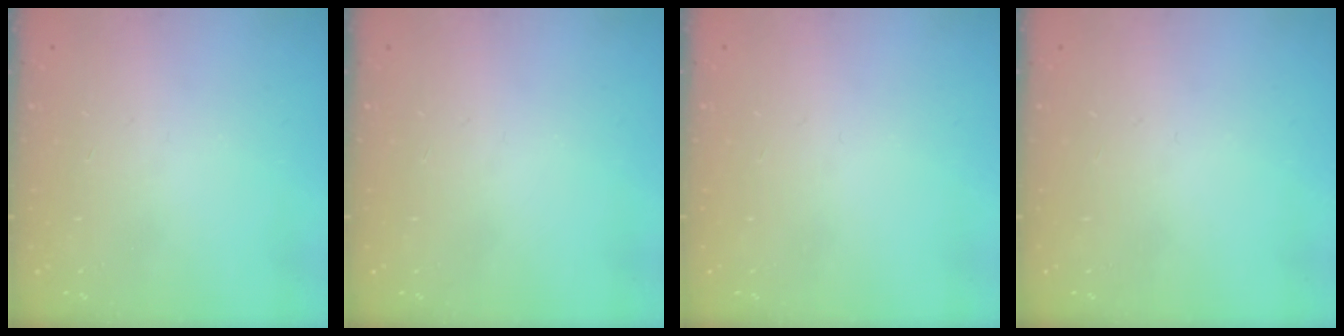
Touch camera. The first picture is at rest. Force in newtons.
{"total": 0.0}
{"total": 0.0}
{"total": 0.0}